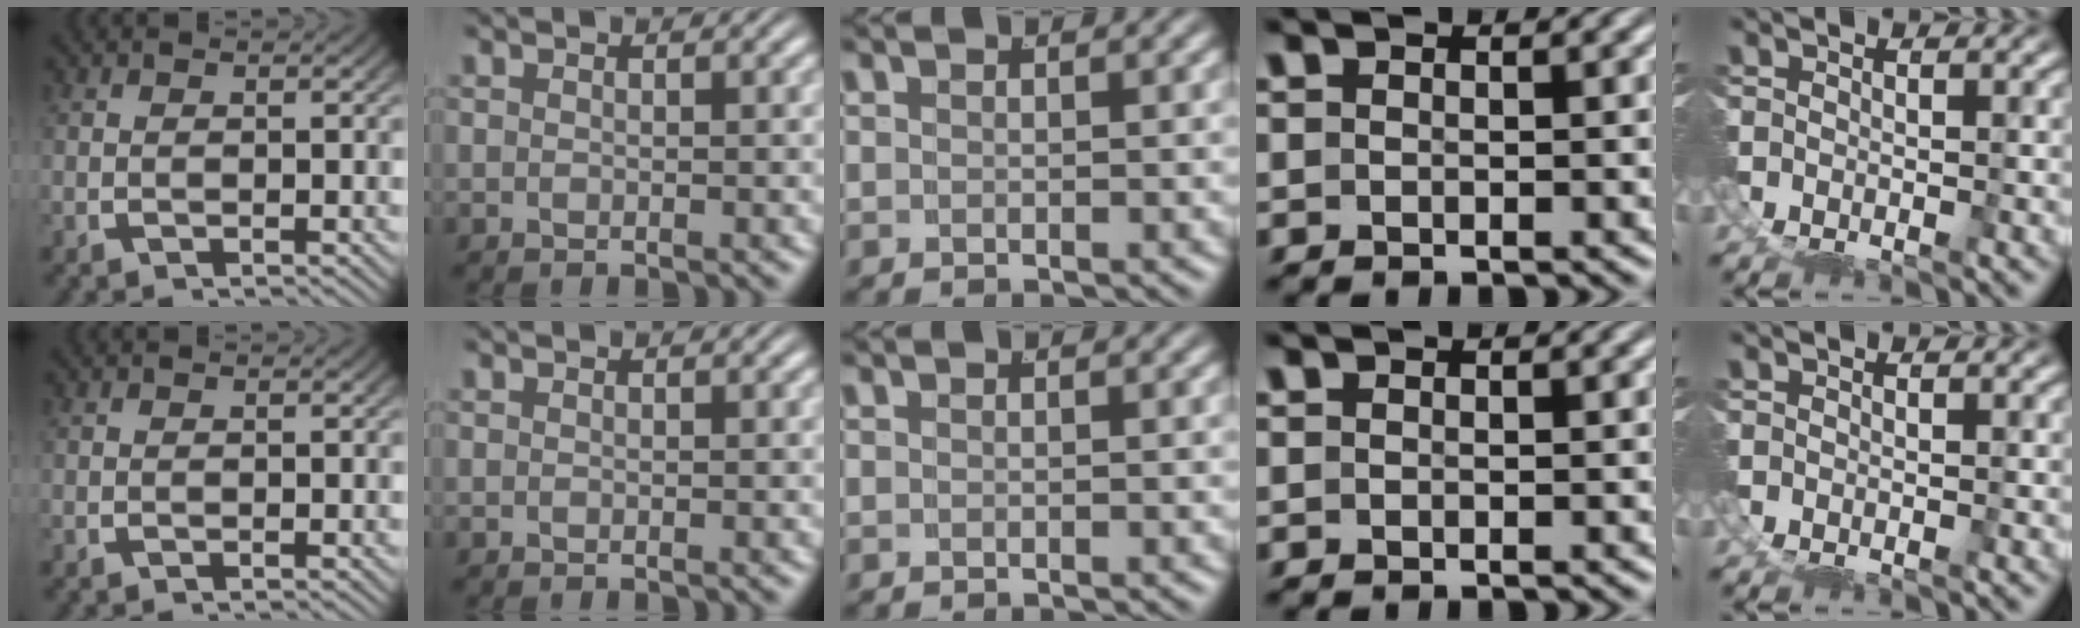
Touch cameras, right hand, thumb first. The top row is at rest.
{}